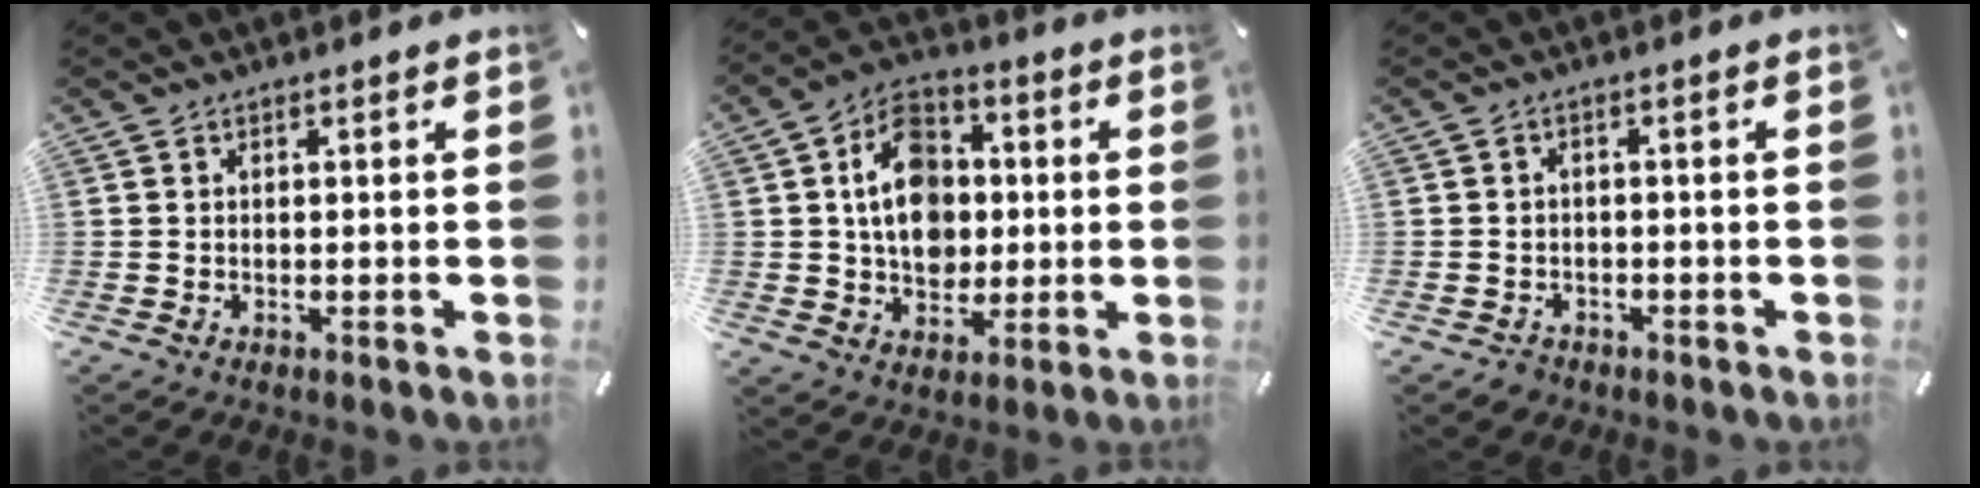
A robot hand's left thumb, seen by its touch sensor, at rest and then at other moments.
{"total": 12.6, "force": [0.7, 10.4, 7.1], "torque": [-0.119, 0.016, 0.014]}
{"total": 2.4, "force": [-1.4, 1.8, 0.5], "torque": [-0.009, 0.009, -0.031]}